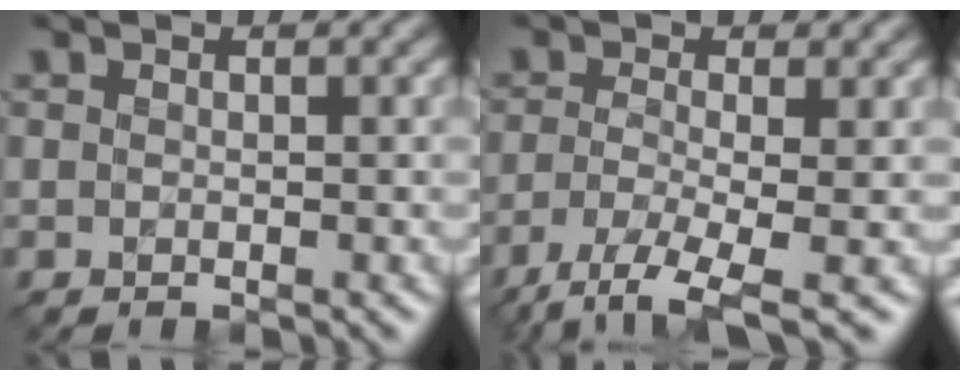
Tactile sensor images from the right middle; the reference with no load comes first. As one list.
[{"total": 5.1, "force": [-3.0, 1.2, 4.0], "torque": [-0.079, -0.005, -0.063]}]